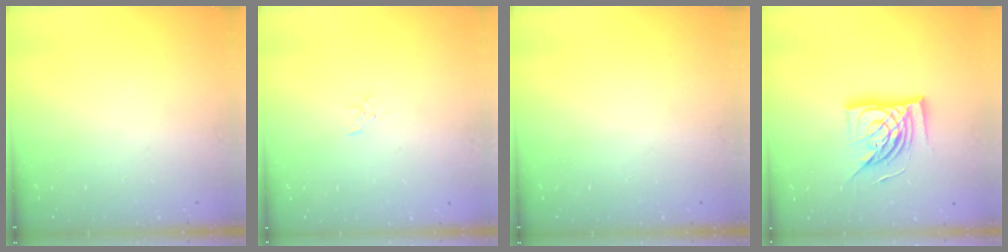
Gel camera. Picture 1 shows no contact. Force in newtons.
{"total": 3.0, "press": 3.0, "slide": 0.2}
{"total": 0.0}
{"total": 15.6, "press": 15.5, "slide": 1.7}